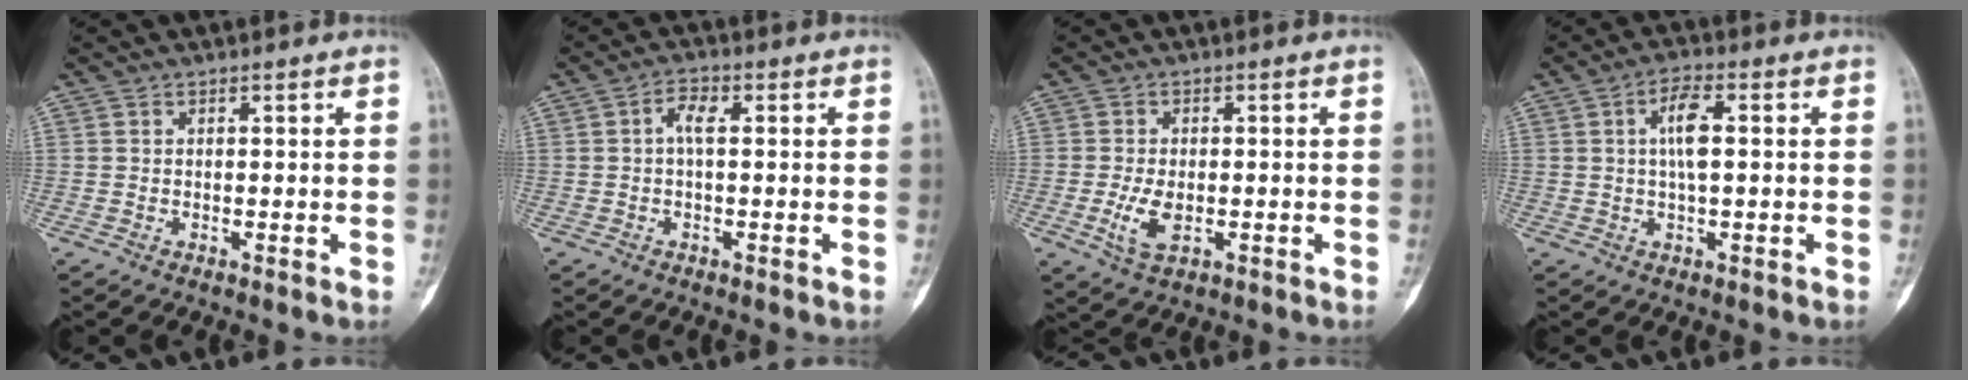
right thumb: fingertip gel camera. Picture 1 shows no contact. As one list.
[{"total": 3.2, "force": [0.2, 1.3, 2.9], "torque": [-0.056, 0.009, -0.002]}, {"total": 5.4, "force": [-1.3, 2.8, 4.5], "torque": [-0.096, -0.004, -0.020]}, {"total": 5.9, "force": [0.8, 2.0, 5.5], "torque": [-0.107, 0.006, 0.010]}]